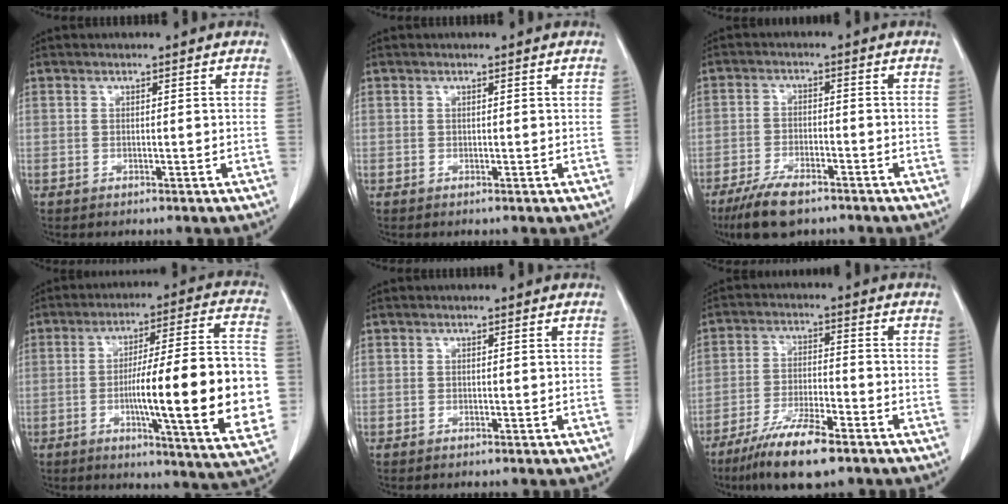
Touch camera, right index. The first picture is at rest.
{"total": 0.0}
{"total": 7.8, "force": [-5.8, 2.4, 4.7], "torque": [-0.089, -0.014, -0.104]}
{"total": 22.0, "force": [-3.2, 1.5, 21.8], "torque": [-0.266, 0.009, -0.044]}
{"total": 0.0}
{"total": 10.3, "force": [-7.2, 1.9, 7.2], "torque": [-0.134, -0.022, -0.128]}